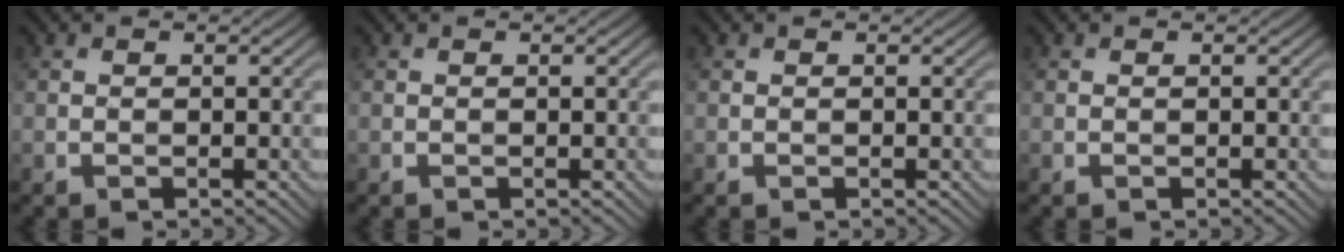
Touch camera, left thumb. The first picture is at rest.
{"total": 0.0}
{"total": 0.0}
{"total": 0.0}